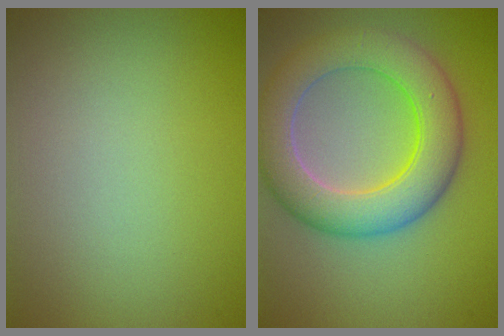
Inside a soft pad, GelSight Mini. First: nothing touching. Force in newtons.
{"total": 7.7, "press": 7.7, "slide": 0.2}